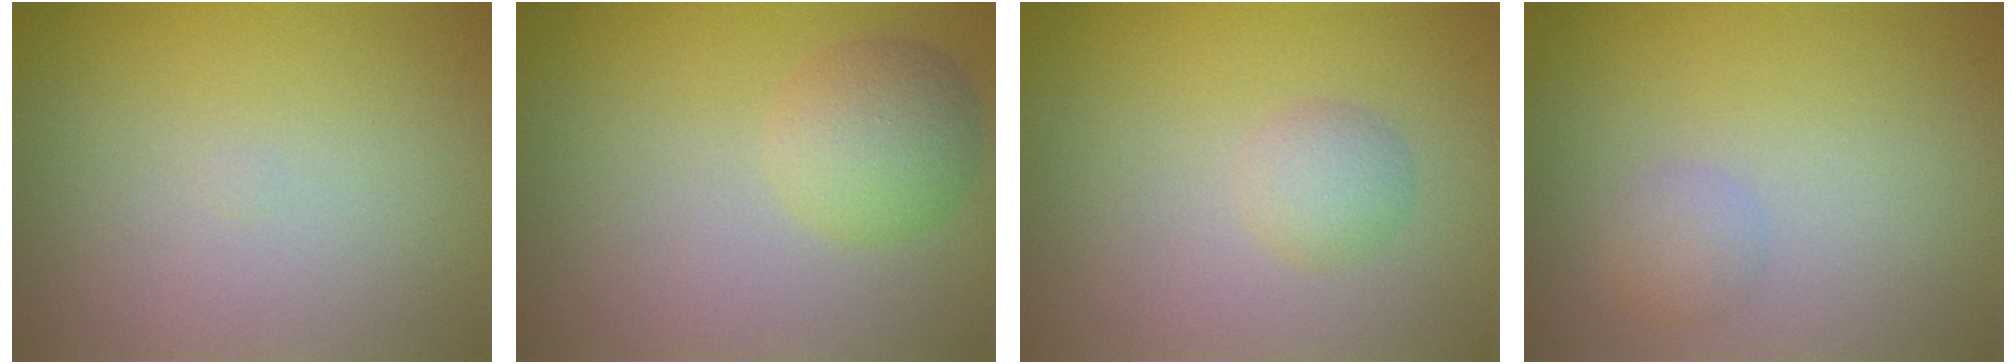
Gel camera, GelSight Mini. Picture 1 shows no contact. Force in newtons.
{"total": 3.4, "press": 3.4, "slide": 0.1}
{"total": 1.8, "press": 1.8, "slide": 0.1}
{"total": 1.5, "press": 1.5, "slide": 0.1}